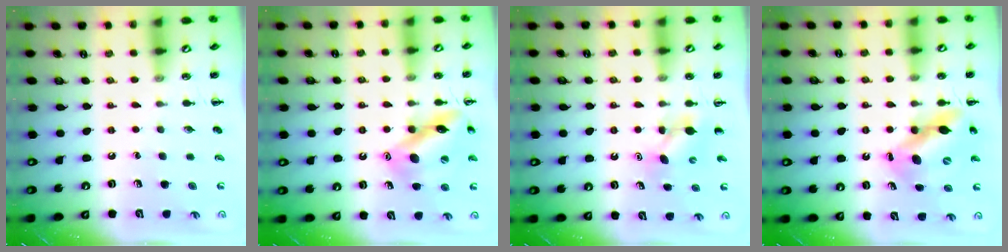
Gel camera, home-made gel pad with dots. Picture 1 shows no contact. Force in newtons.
{"total": 14.2, "press": 14.1, "slide": 1.6}
{"total": 4.1, "press": 4.0, "slide": 1.0}
{"total": 11.4, "press": 11.0, "slide": 3.0}